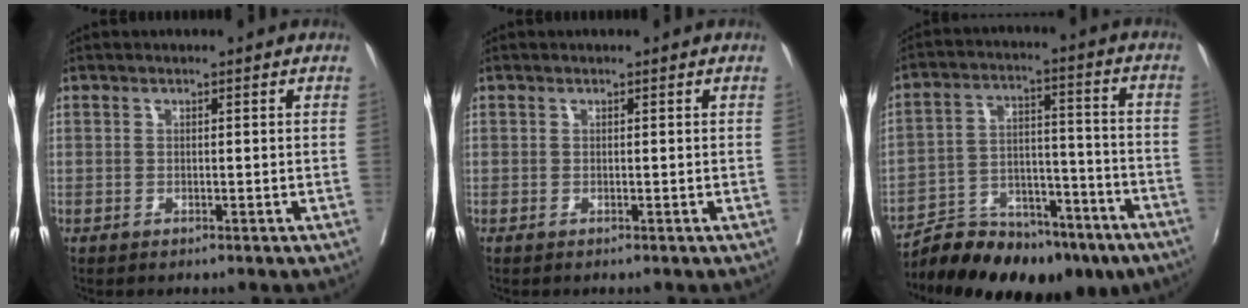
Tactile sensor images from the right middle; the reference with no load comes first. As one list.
[{"total": 0.0}, {"total": 18.3, "force": [-15.2, 6.6, 7.9], "torque": [-0.118, 0.032, -0.233]}]